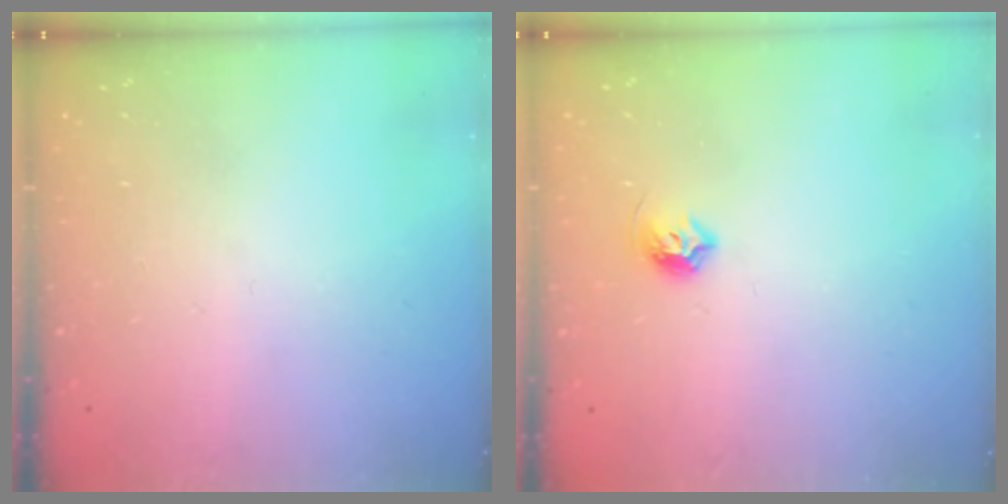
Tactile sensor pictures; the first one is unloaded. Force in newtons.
{"total": 6.0, "press": 5.9, "slide": 1.1}